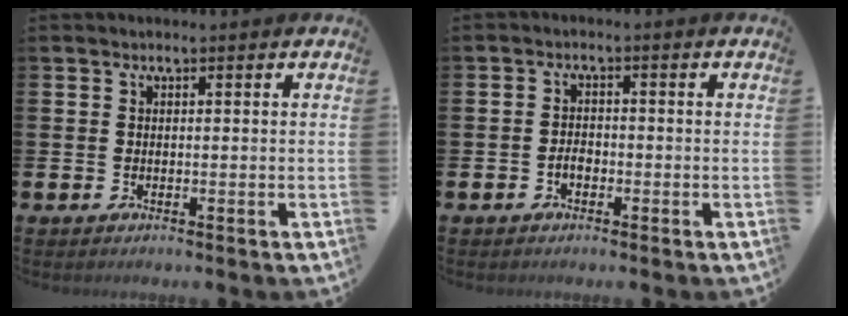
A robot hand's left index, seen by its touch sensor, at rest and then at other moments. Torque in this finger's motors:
{"motor_torque": [0.42, 0.32, 0.03, 0.01]}